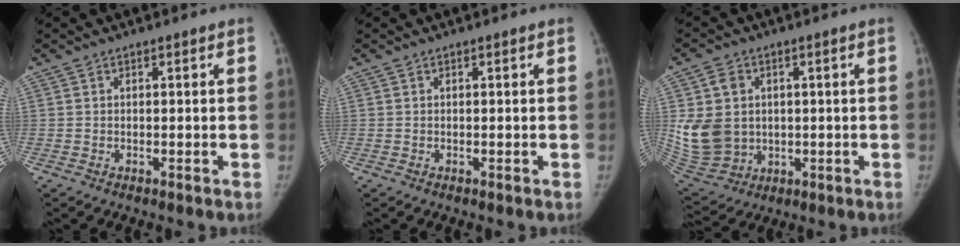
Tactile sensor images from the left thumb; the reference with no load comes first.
{"total": 0.0}
{"total": 13.8, "force": [1.2, 11.3, 7.8], "torque": [-0.141, -0.008, 0.044]}